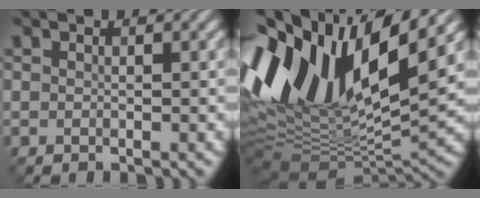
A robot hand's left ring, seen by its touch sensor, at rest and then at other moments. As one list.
[{"total": 16.7, "force": [4.8, 7.7, 14.0], "torque": [-0.282, 0.015, 0.075]}]